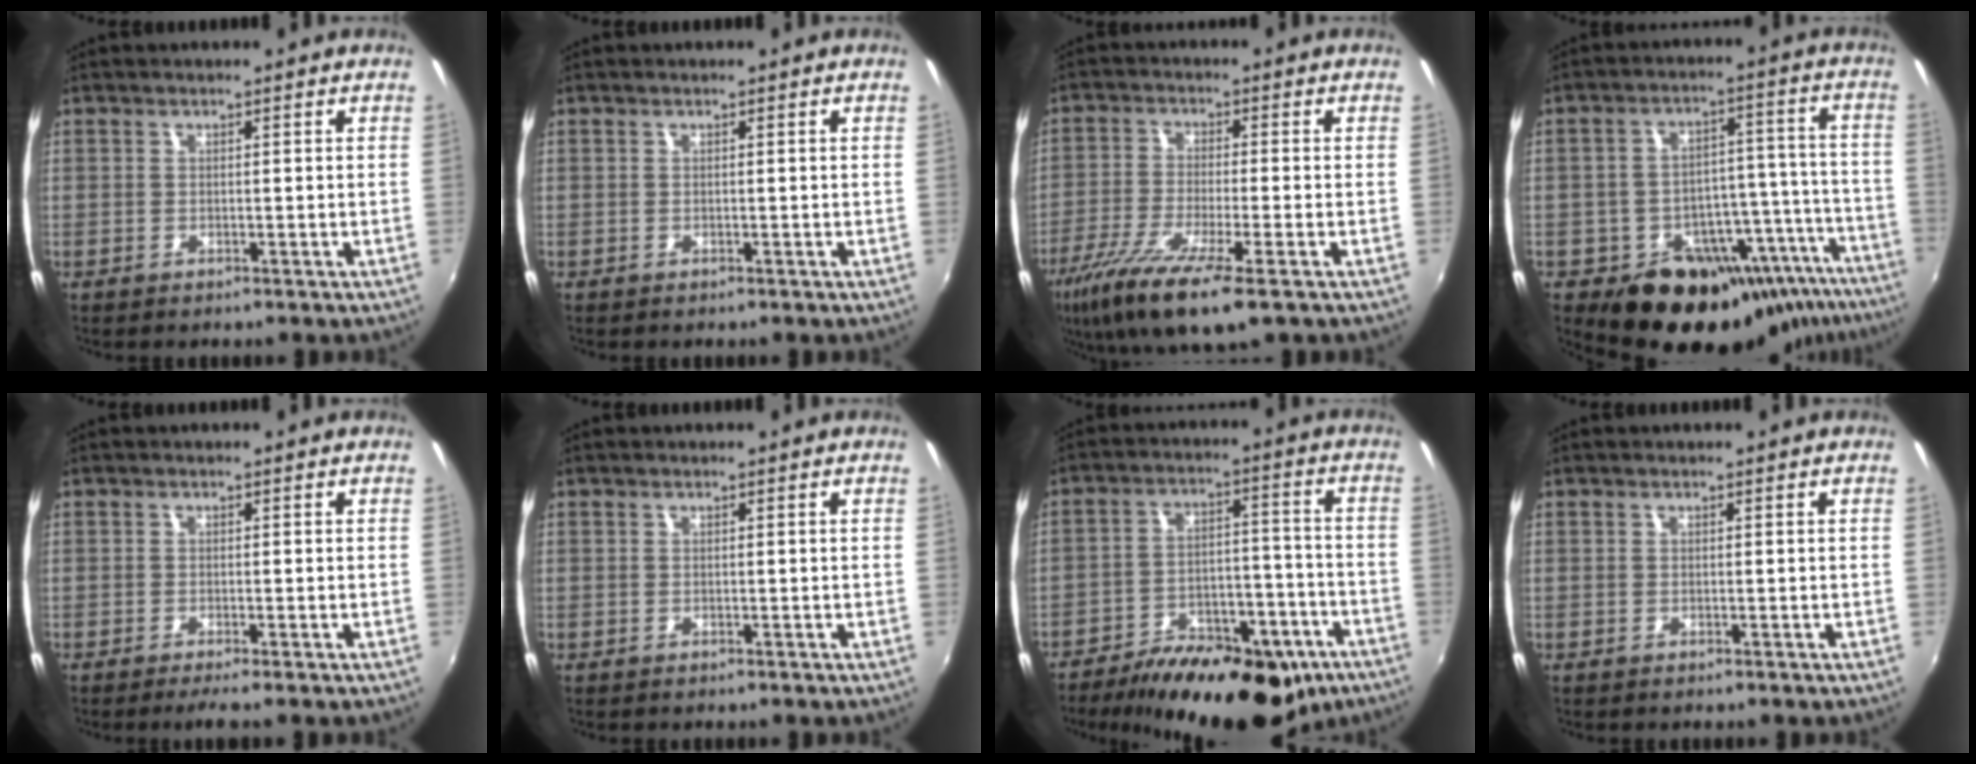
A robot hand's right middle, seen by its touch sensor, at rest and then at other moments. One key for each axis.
{"total": 0.0}
{"total": 12.6, "fx": -7.8, "fy": 1.8, "fz": 9.8, "tx": -0.210, "ty": -0.046, "tz": -0.145}
{"total": 22.1, "fx": -16.1, "fy": 12.3, "fz": 8.8, "tx": -0.134, "ty": 0.044, "tz": -0.197}
{"total": 1.5, "fx": -1.1, "fy": -0.4, "fz": 0.9, "tx": -0.022, "ty": -0.006, "tz": -0.024}
{"total": 0.0}
{"total": 23.1, "fx": -15.9, "fy": 10.1, "fz": 13.3, "tx": -0.225, "ty": -0.011, "tz": -0.215}
{"total": 0.0}